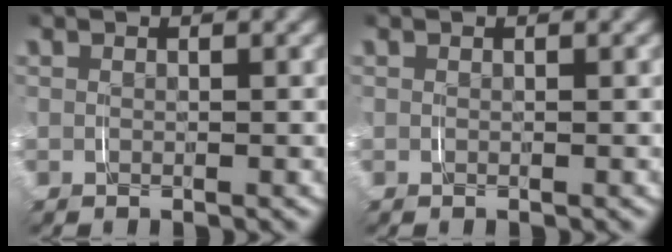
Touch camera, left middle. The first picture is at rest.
{"total": 0.0}